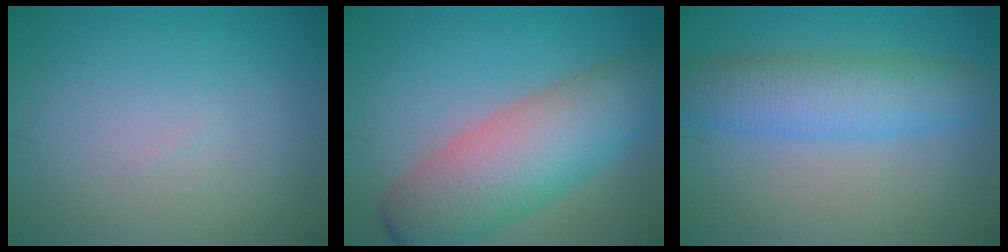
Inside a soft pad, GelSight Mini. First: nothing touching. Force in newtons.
{"total": 8.9, "press": 8.9, "slide": 0.3}
{"total": 5.9, "press": 5.9, "slide": 0.1}